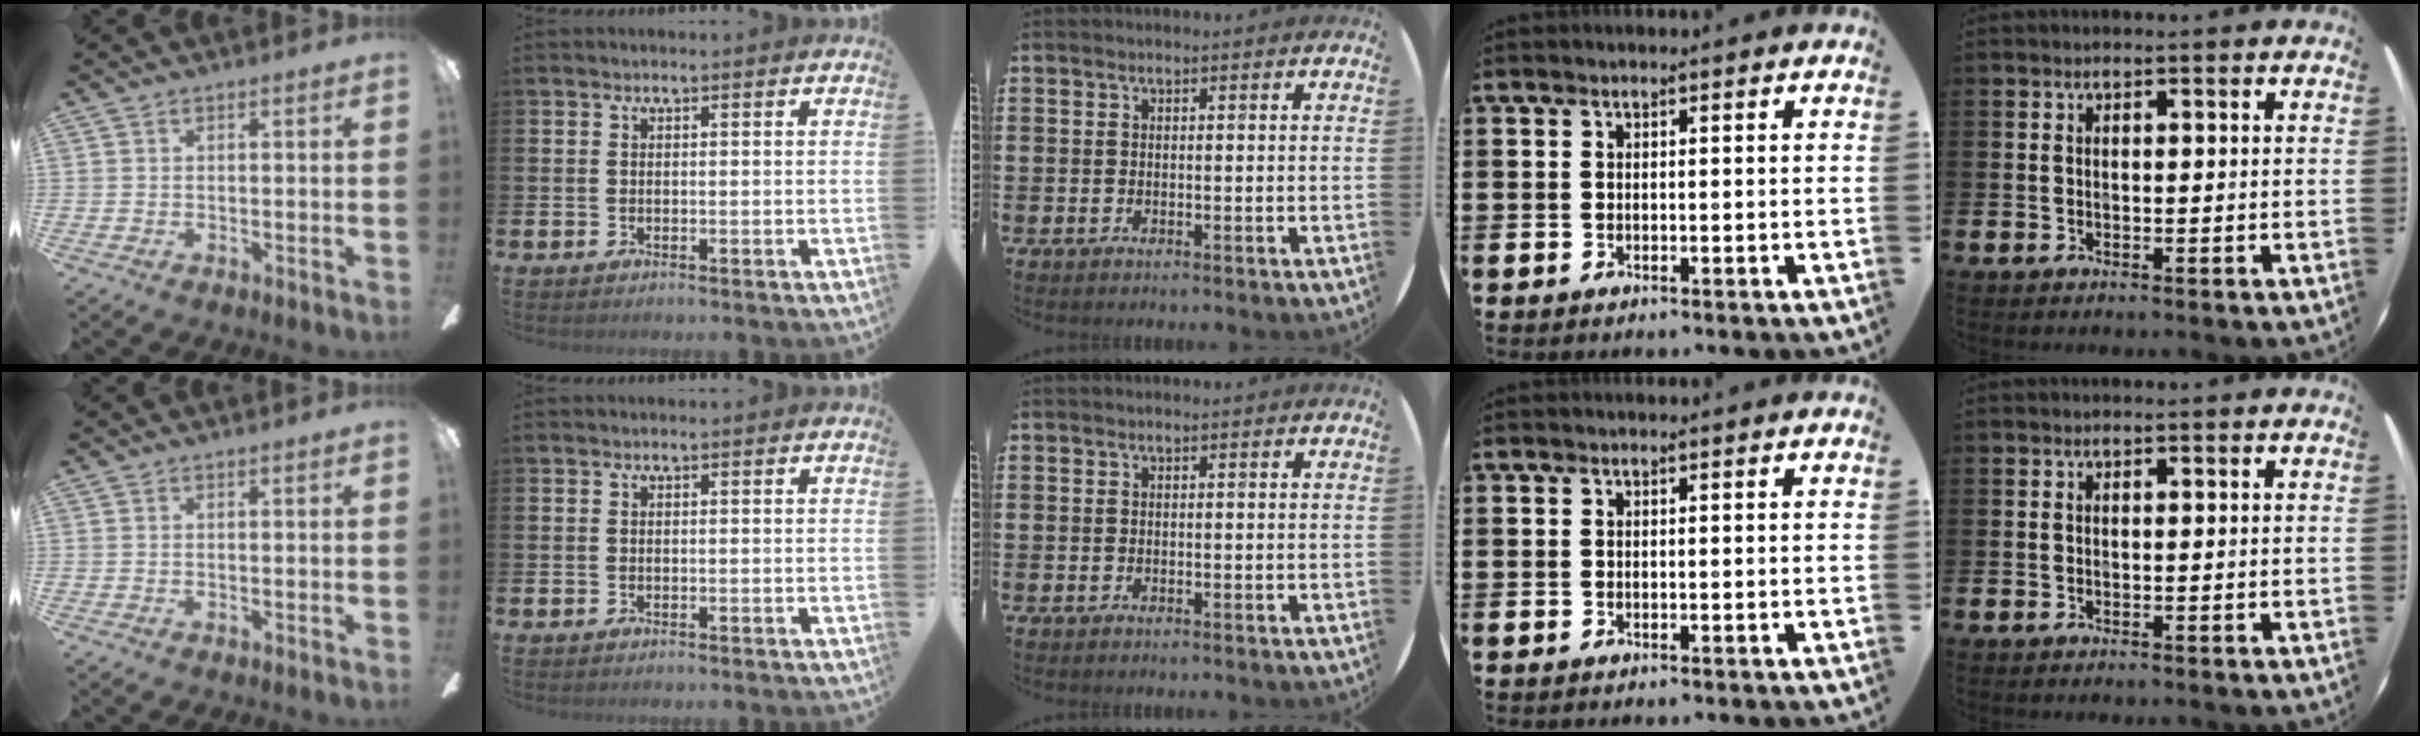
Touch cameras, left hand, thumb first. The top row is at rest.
{}